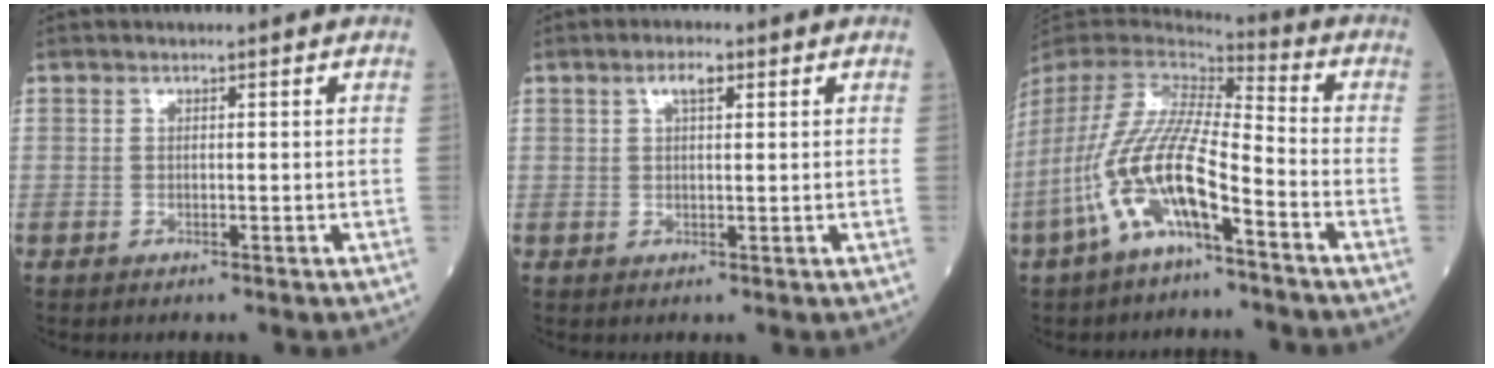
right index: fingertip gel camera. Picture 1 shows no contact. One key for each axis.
{"total": 2.7, "fx": 1.3, "fy": 0.8, "fz": 2.2, "tx": -0.048, "ty": 0.007, "tz": 0.024}
{"total": 15.6, "fx": -7.2, "fy": 3.3, "fz": 13.4, "tx": -0.289, "ty": -0.008, "tz": -0.138}